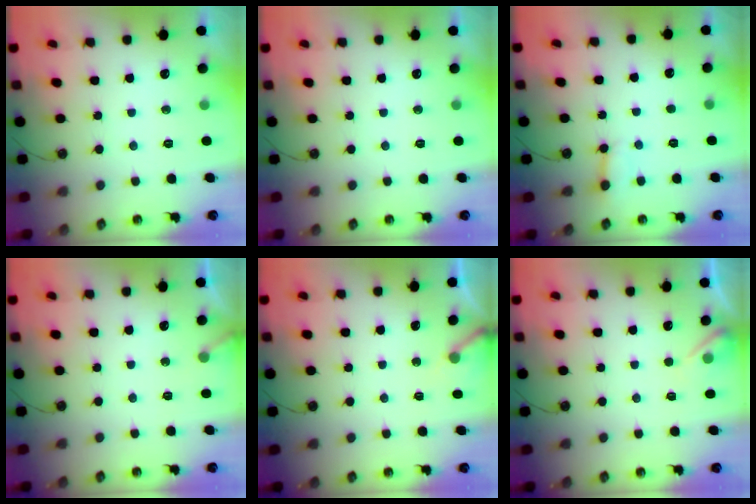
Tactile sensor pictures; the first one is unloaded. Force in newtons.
{"total": 0.0}
{"total": 2.8, "press": 2.7, "slide": 0.5}
{"total": 2.4, "press": 2.4, "slide": 0.1}
{"total": 4.1, "press": 4.0, "slide": 0.3}
{"total": 4.6, "press": 4.6, "slide": 0.7}